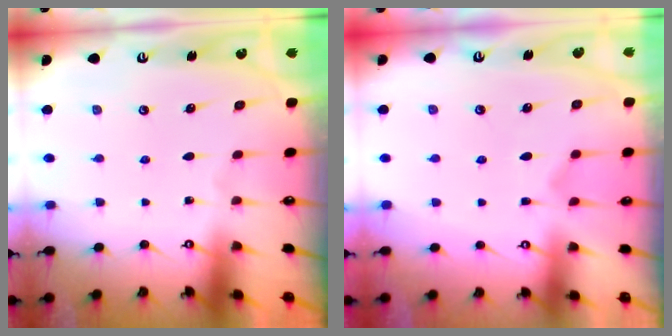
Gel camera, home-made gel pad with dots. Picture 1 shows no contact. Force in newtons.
{"total": 3.6, "press": 3.4, "slide": 1.1}